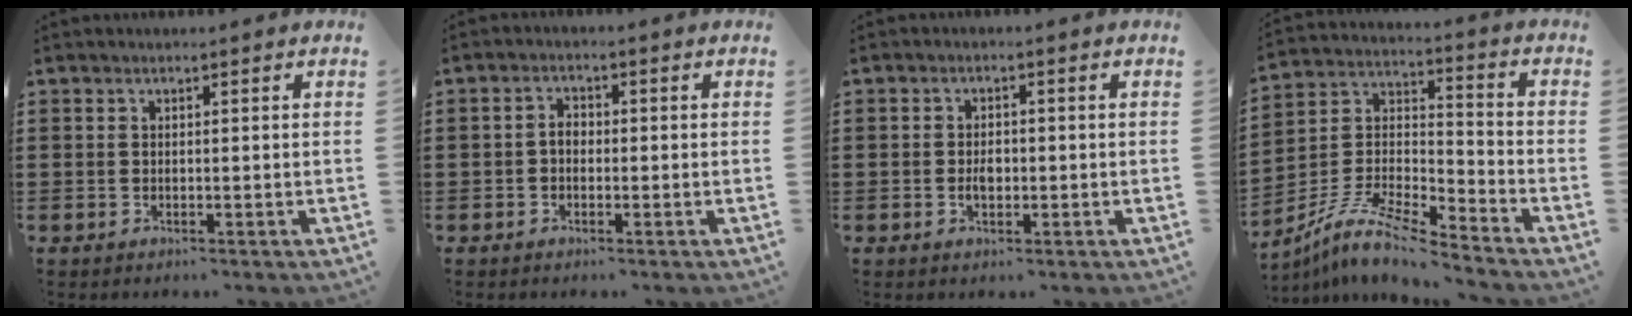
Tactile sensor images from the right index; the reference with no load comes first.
{"total": 2.0, "force": [-0.5, 1.2, 1.4], "torque": [-0.036, 0.001, -0.012]}
{"total": 2.2, "force": [-0.4, 1.2, 1.8], "torque": [-0.034, 0.003, -0.008]}
{"total": 9.4, "force": [-8.4, 0.9, 4.1], "torque": [-0.102, -0.001, -0.177]}